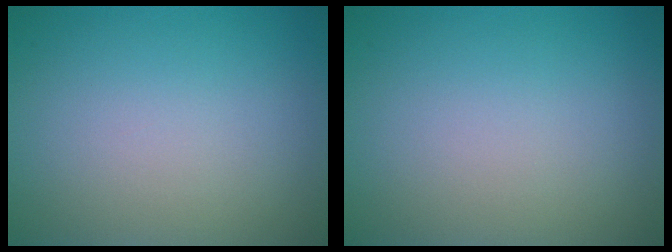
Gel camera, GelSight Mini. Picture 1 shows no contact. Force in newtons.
{"total": 0.0}